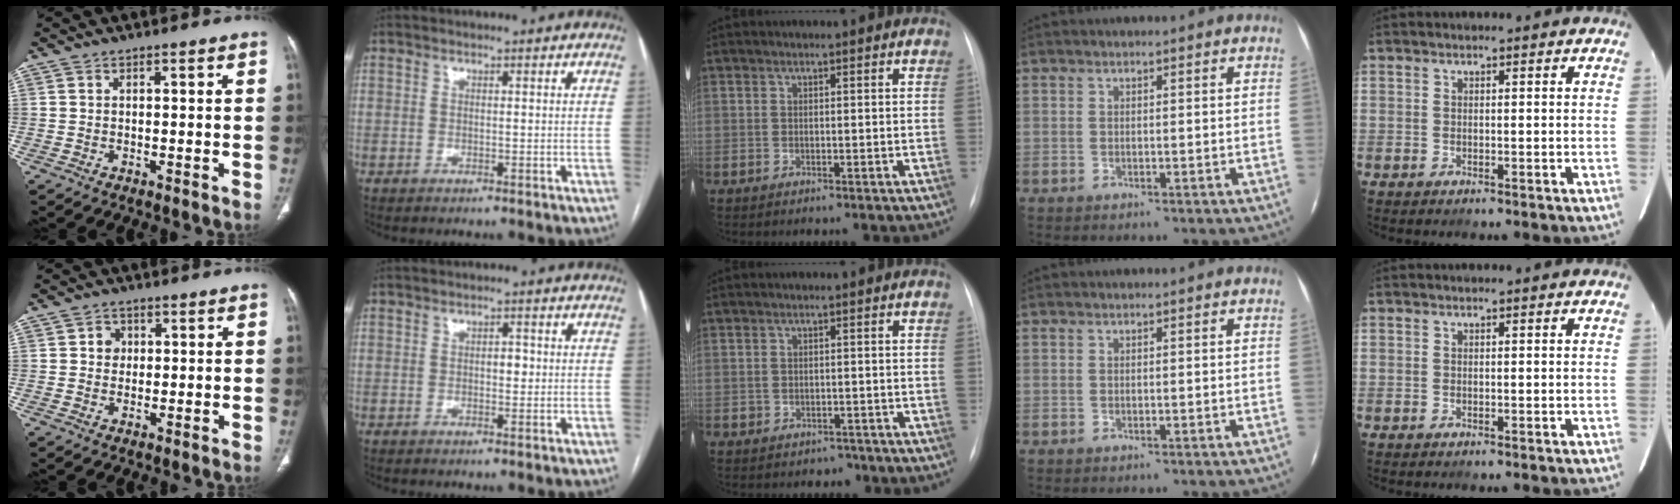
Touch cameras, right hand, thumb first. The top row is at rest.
{"thumb": {"total": 2.6, "force": [0.5, 2.3, 1.0], "torque": [0.000, 0.003, 0.005]}, "index": {"total": 1.7, "force": [0.0, 0.9, 1.5], "torque": [-0.021, 0.002, -0.001]}, "middle": {"total": 2.3, "force": [-1.4, 1.7, -0.1], "torque": [0.000, 0.014, -0.019]}}